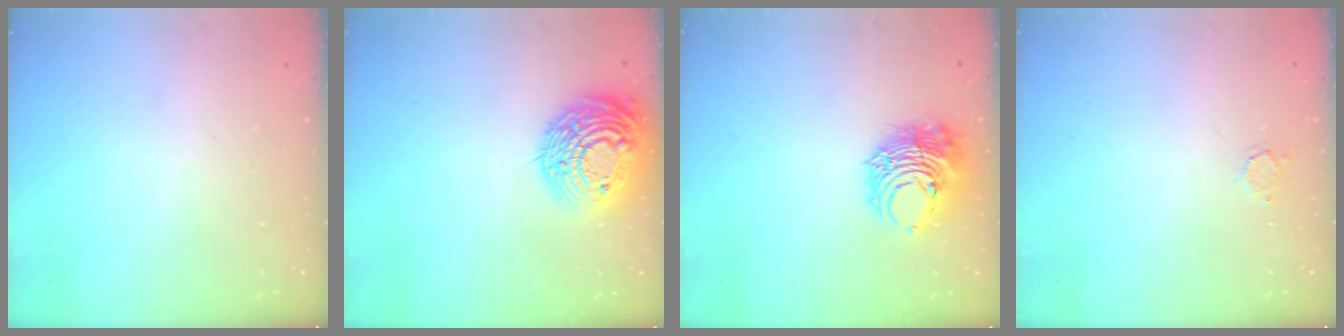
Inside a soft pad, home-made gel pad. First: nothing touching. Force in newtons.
{"total": 17.9, "press": 17.8, "slide": 1.5}
{"total": 11.0, "press": 11.0, "slide": 0.8}
{"total": 2.2, "press": 2.2, "slide": 0.2}